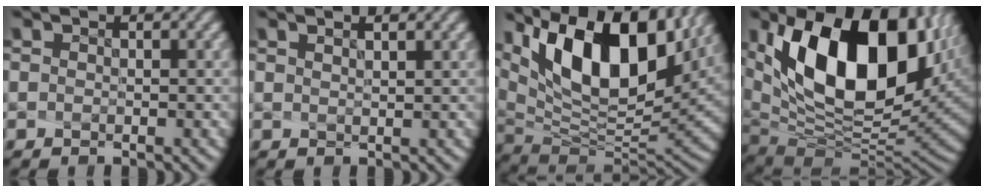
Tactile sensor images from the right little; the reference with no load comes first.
{"total": 1.8, "force": [1.2, 0.1, 1.3], "torque": [-0.029, 0.000, 0.033]}
{"total": 14.3, "force": [7.3, 5.7, 10.9], "torque": [-0.189, 0.019, 0.130]}
{"total": 16.0, "force": [4.8, 8.4, 12.8], "torque": [-0.190, -0.003, 0.080]}